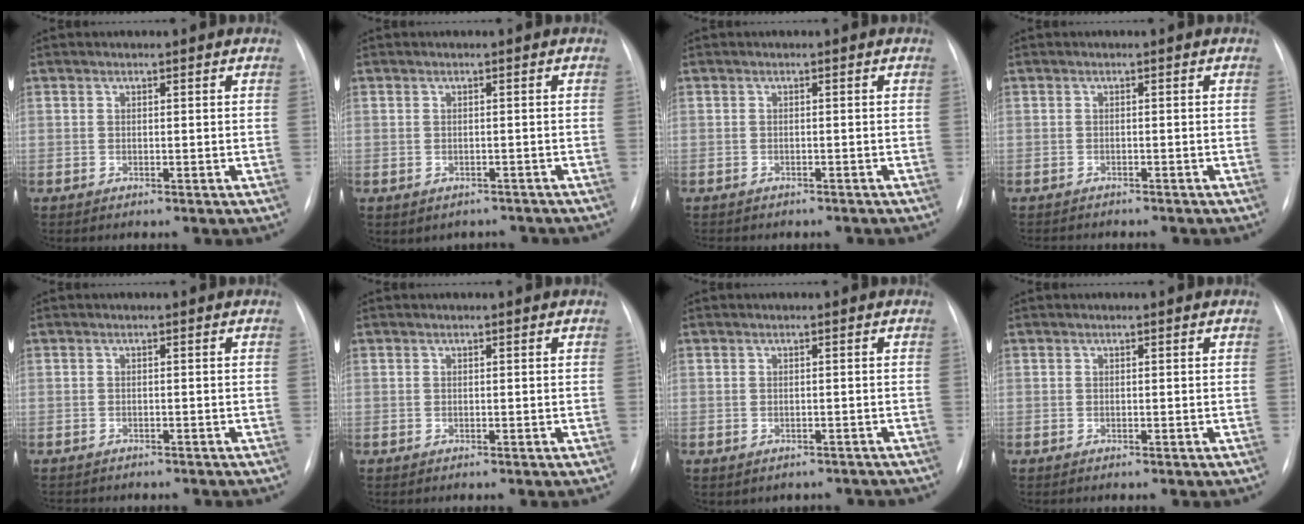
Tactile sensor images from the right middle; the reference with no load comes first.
{"total": 3.7, "force": [-2.9, 2.2, 0.4], "torque": [-0.001, 0.015, -0.032]}
{"total": 4.8, "force": [-4.2, 1.9, 1.6], "torque": [-0.019, 0.000, -0.044]}
{"total": 5.1, "force": [-4.5, 1.4, 1.8], "torque": [-0.023, -0.003, -0.056]}
{"total": 4.8, "force": [-4.1, 1.8, 1.7], "torque": [-0.023, -0.002, -0.045]}
{"total": 0.0}
{"total": 3.1, "force": [-2.5, 1.8, 0.5], "torque": [-0.007, 0.012, -0.025]}
{"total": 0.0}